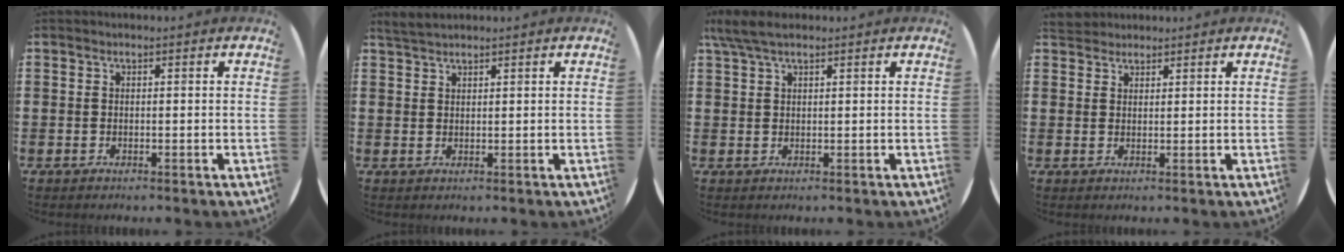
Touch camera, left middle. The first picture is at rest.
{"total": 2.0, "force": [1.9, 0.3, 0.6], "torque": [-0.015, 0.004, 0.036]}
{"total": 3.1, "force": [2.2, 0.8, 2.1], "torque": [-0.045, 0.006, 0.041]}
{"total": 2.1, "force": [2.0, 0.7, 0.0], "torque": [-0.005, 0.004, 0.040]}